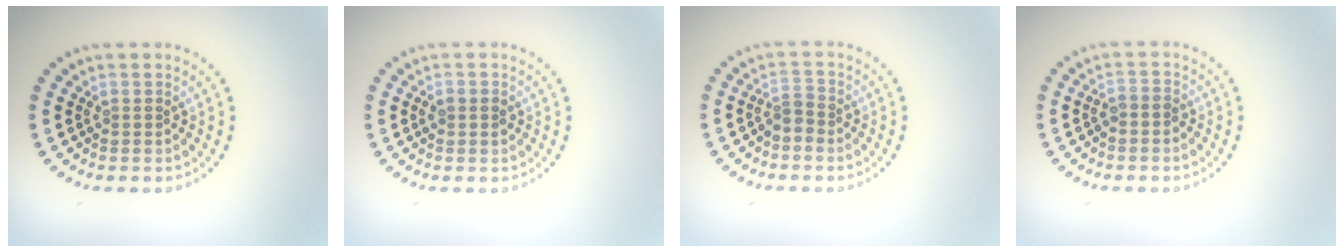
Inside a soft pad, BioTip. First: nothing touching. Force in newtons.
{"total": 1.6, "press": 1.6, "slide": 0.1}
{"total": 1.7, "press": 1.2, "slide": 1.1}
{"total": 1.1, "press": 0.8, "slide": 0.7}